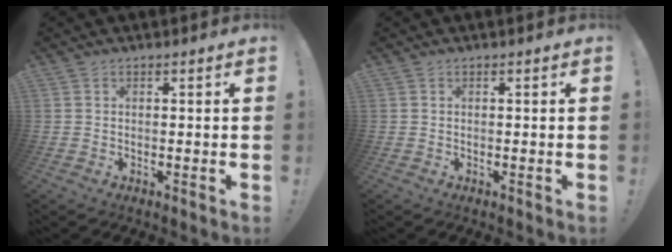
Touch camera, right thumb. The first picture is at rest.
{"total": 0.0}